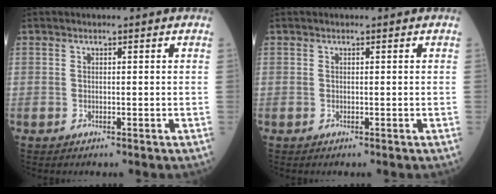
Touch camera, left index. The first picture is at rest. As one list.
[{"total": 0.0}]